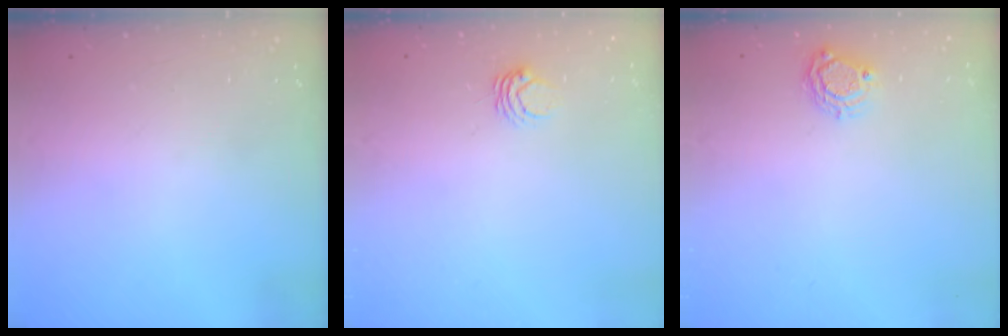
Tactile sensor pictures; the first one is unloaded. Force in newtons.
{"total": 4.9, "press": 4.9, "slide": 0.4}
{"total": 5.6, "press": 5.6, "slide": 0.3}